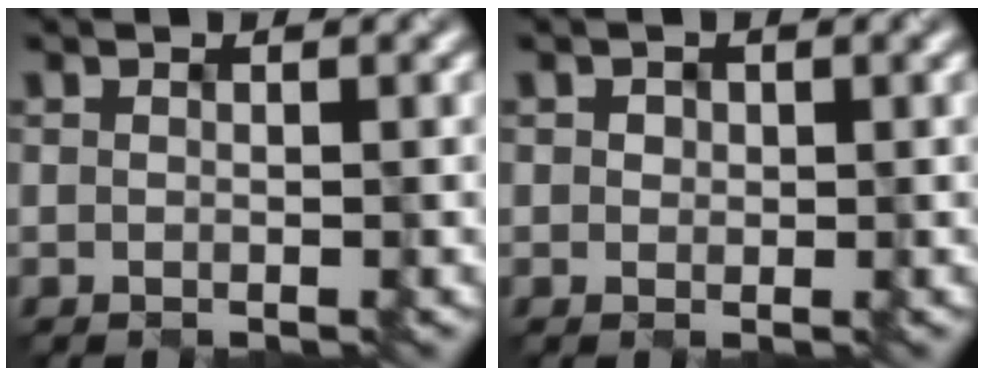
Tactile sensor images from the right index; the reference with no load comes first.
{"total": 0.6, "force": [0.2, 0.5, -0.2], "torque": [0.002, -0.003, 0.011]}